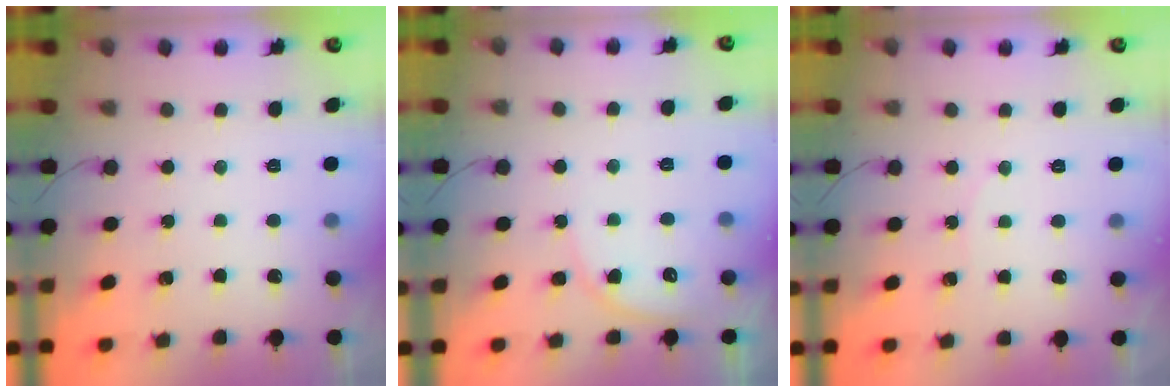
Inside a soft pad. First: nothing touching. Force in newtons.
{"total": 6.7, "press": 6.7, "slide": 0.6}
{"total": 3.6, "press": 2.9, "slide": 2.2}